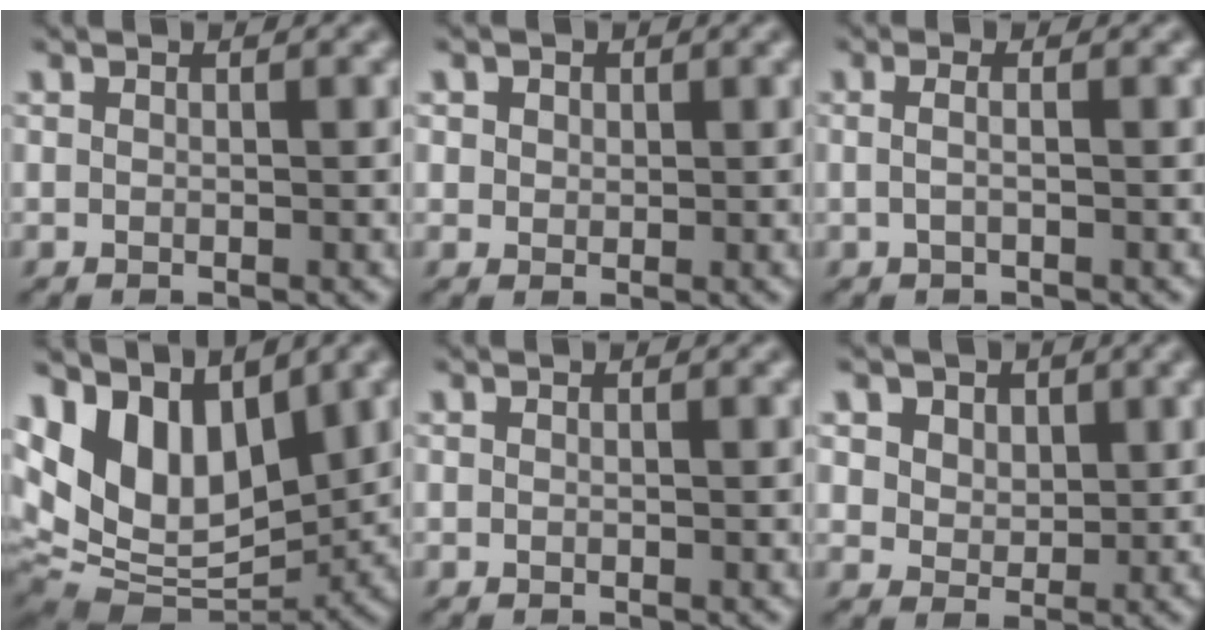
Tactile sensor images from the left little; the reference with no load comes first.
{"total": 2.8, "force": [1.5, 2.0, 1.2], "torque": [-0.037, 0.007, 0.023]}
{"total": 1.7, "force": [0.2, 0.6, 1.6], "torque": [-0.019, 0.002, -0.010]}
{"total": 11.1, "force": [3.9, 6.8, 7.8], "torque": [-0.142, 0.017, 0.077]}
{"total": 0.0}
{"total": 5.1, "force": [2.8, 3.8, 2.2], "torque": [-0.058, -0.003, 0.045]}